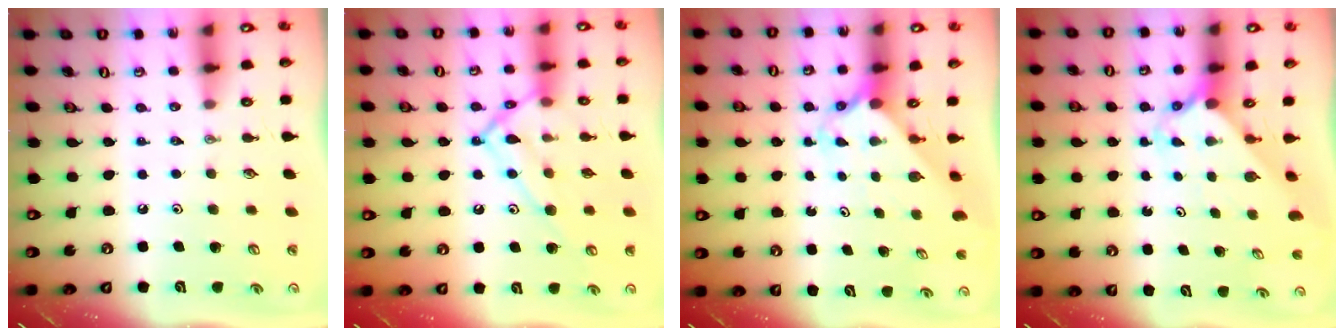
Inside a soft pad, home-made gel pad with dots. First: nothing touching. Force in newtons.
{"total": 14.4, "press": 14.3, "slide": 1.1}
{"total": 2.4, "press": 2.3, "slide": 0.3}
{"total": 2.4, "press": 2.3, "slide": 0.3}